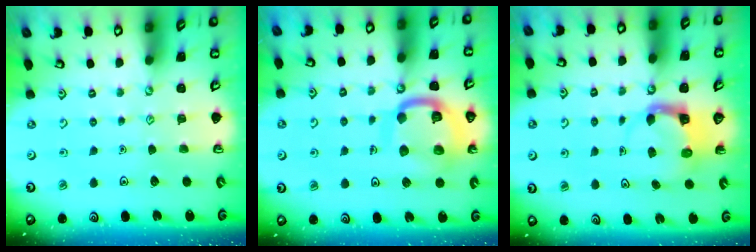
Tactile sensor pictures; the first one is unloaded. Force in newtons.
{"total": 14.5, "press": 14.4, "slide": 1.6}
{"total": 3.8, "press": 3.8, "slide": 0.3}